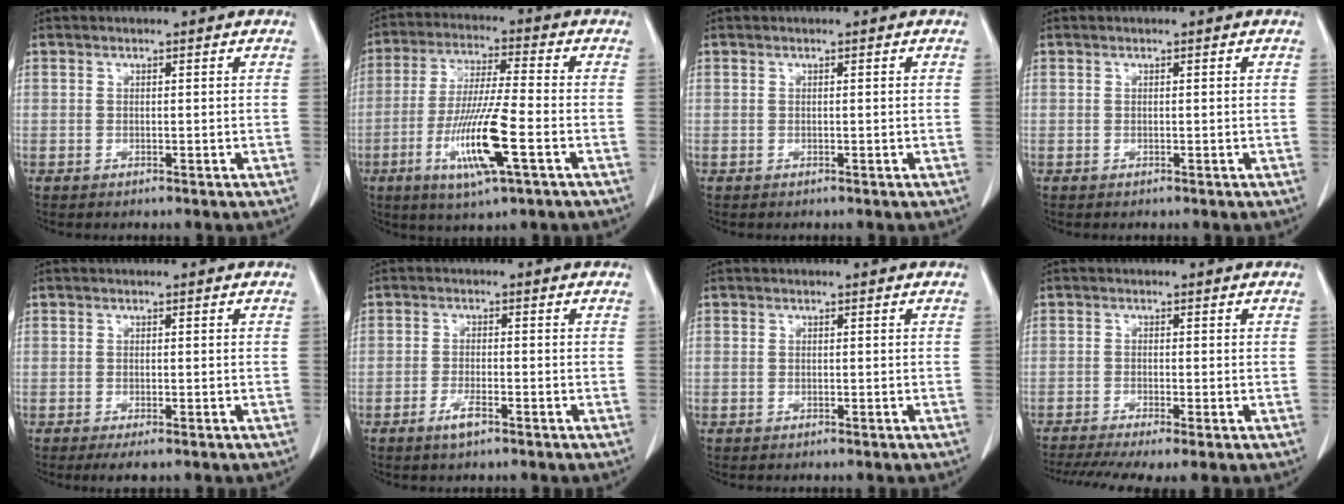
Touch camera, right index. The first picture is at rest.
{"total": 12.6, "force": [-4.3, 0.6, 11.8], "torque": [-0.233, -0.020, -0.079]}
{"total": 0.0}
{"total": 0.0}
{"total": 2.1, "force": [-1.3, 0.4, 1.6], "torque": [-0.026, -0.005, -0.019]}
{"total": 2.9, "force": [-1.9, 0.5, 2.1], "torque": [-0.043, -0.001, -0.035]}
{"total": 0.0}
{"total": 8.3, "force": [-6.0, 0.9, 5.7], "torque": [-0.096, -0.011, -0.099]}